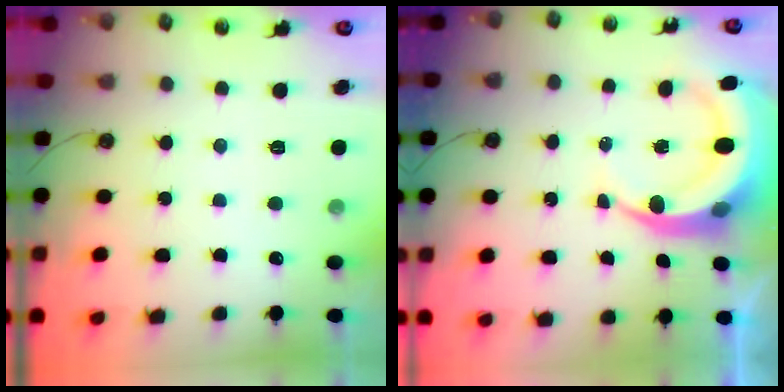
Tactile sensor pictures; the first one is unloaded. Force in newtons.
{"total": 9.9, "press": 9.8, "slide": 1.3}